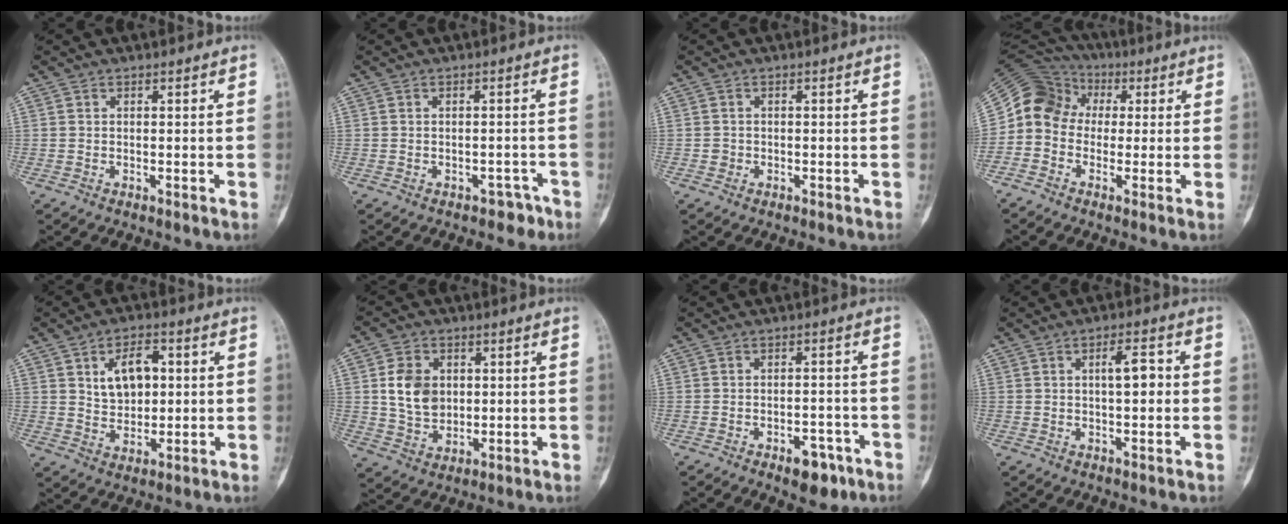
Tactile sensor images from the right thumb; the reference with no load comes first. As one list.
[{"total": 2.7, "force": [-1.9, 1.7, 0.8], "torque": [0.002, 0.021, -0.019]}, {"total": 0.9, "force": [-0.2, 0.9, 0.0], "torque": [0.007, 0.006, -0.007]}, {"total": 10.9, "force": [0.2, 9.7, 4.8], "torque": [-0.070, 0.044, -0.011]}, {"total": 8.7, "force": [2.2, 5.5, 6.3], "torque": [-0.073, -0.004, 0.039]}, {"total": 9.8, "force": [1.7, 7.5, 6.1], "torque": [-0.085, -0.010, 0.036]}, {"total": 9.2, "force": [-5.2, 4.1, 6.3], "torque": [-0.072, 0.028, -0.071]}, {"total": 5.2, "force": [0.4, 2.1, 4.8], "torque": [-0.066, 0.006, 0.001]}]